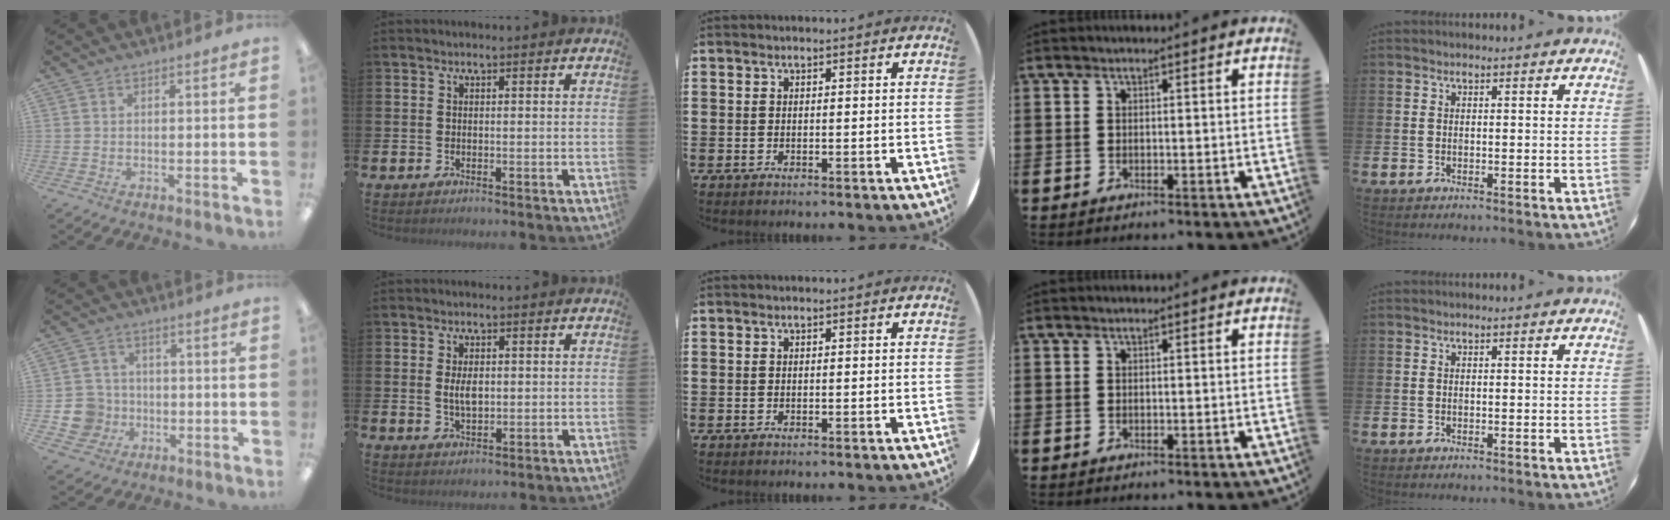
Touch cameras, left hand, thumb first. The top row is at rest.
{"thumb": {"total": 8.2, "force": [-1.5, 7.9, 1.7], "torque": [-0.056, 0.017, -0.018]}, "index": {"total": 3.4, "force": [0.4, 1.9, 2.8], "torque": [-0.041, 0.001, 0.002]}}